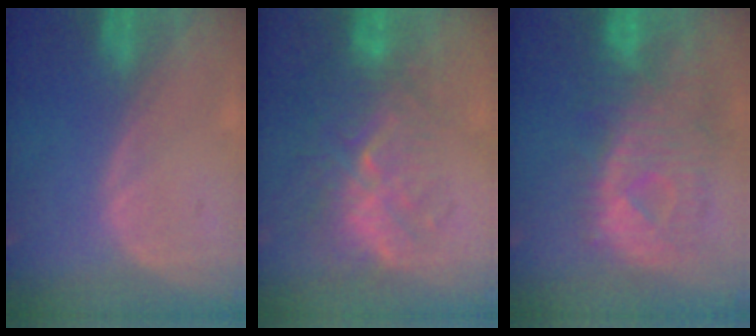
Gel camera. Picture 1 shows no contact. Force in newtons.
{"total": 9.3, "press": 8.6, "slide": 3.5}
{"total": 10.7, "press": 9.6, "slide": 4.7}